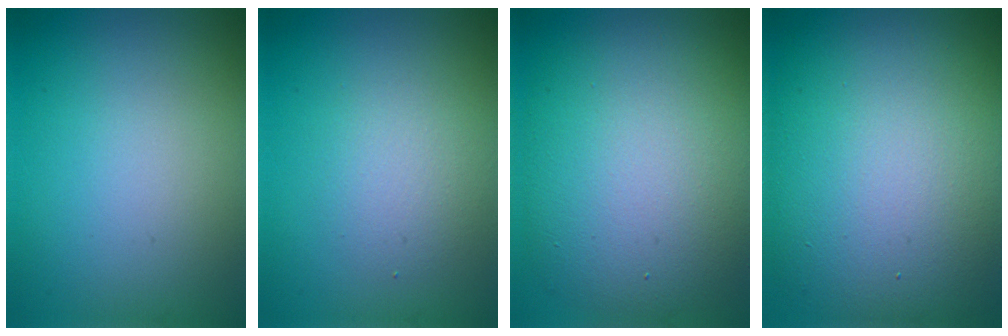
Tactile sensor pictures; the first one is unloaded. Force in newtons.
{"total": 2.5, "press": 2.5, "slide": 0.2}
{"total": 11.1, "press": 11.1, "slide": 0.8}
{"total": 15.6, "press": 15.6, "slide": 1.1}